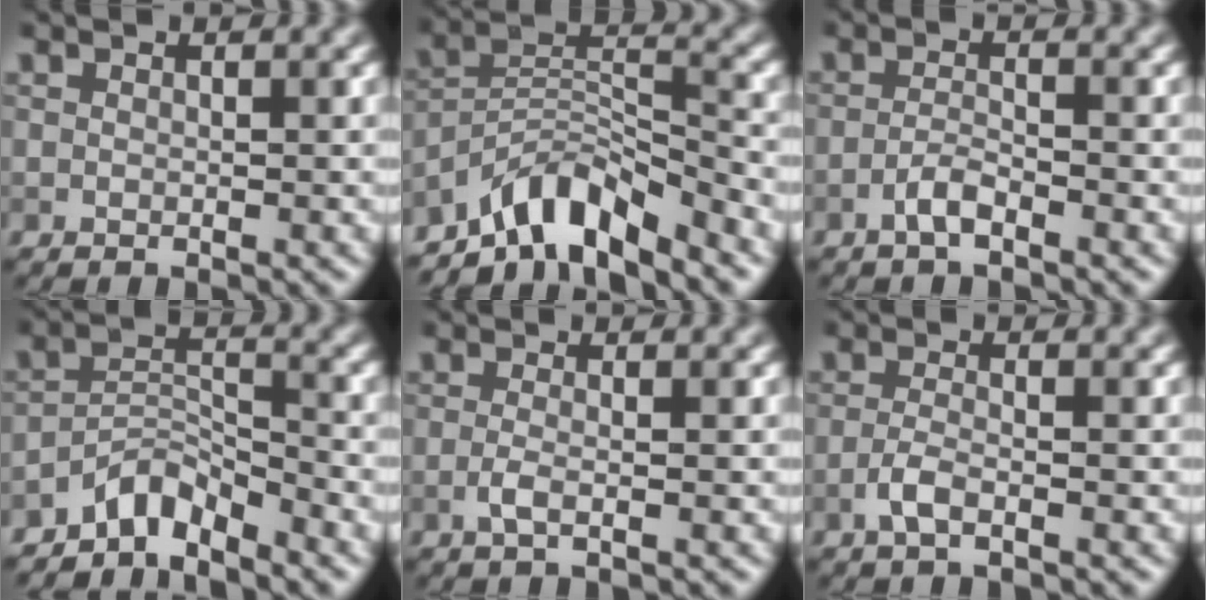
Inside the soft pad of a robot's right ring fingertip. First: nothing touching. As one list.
[{"total": 6.9, "force": [-5.8, 1.9, 3.2], "torque": [-0.043, 0.003, -0.116]}, {"total": 1.8, "force": [-1.2, 0.4, 1.3], "torque": [-0.026, 0.006, -0.027]}, {"total": 3.5, "force": [-3.1, 0.9, 1.3], "torque": [-0.019, 0.012, -0.066]}, {"total": 1.5, "force": [-0.5, 0.4, 1.4], "torque": [-0.028, -0.001, -0.015]}, {"total": 1.8, "force": [-0.9, 0.5, 1.4], "torque": [-0.032, 0.003, -0.024]}]